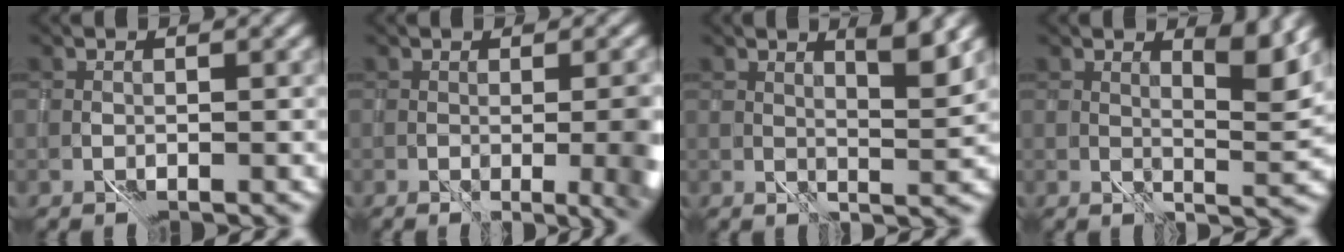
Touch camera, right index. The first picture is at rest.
{"total": 6.4, "force": [-0.6, 2.4, 5.9], "torque": [-0.048, -0.002, 0.016]}
{"total": 3.7, "force": [3.0, 0.1, 2.0], "torque": [-0.025, 0.002, 0.054]}
{"total": 4.1, "force": [3.2, 0.3, 2.4], "torque": [-0.035, -0.001, 0.057]}